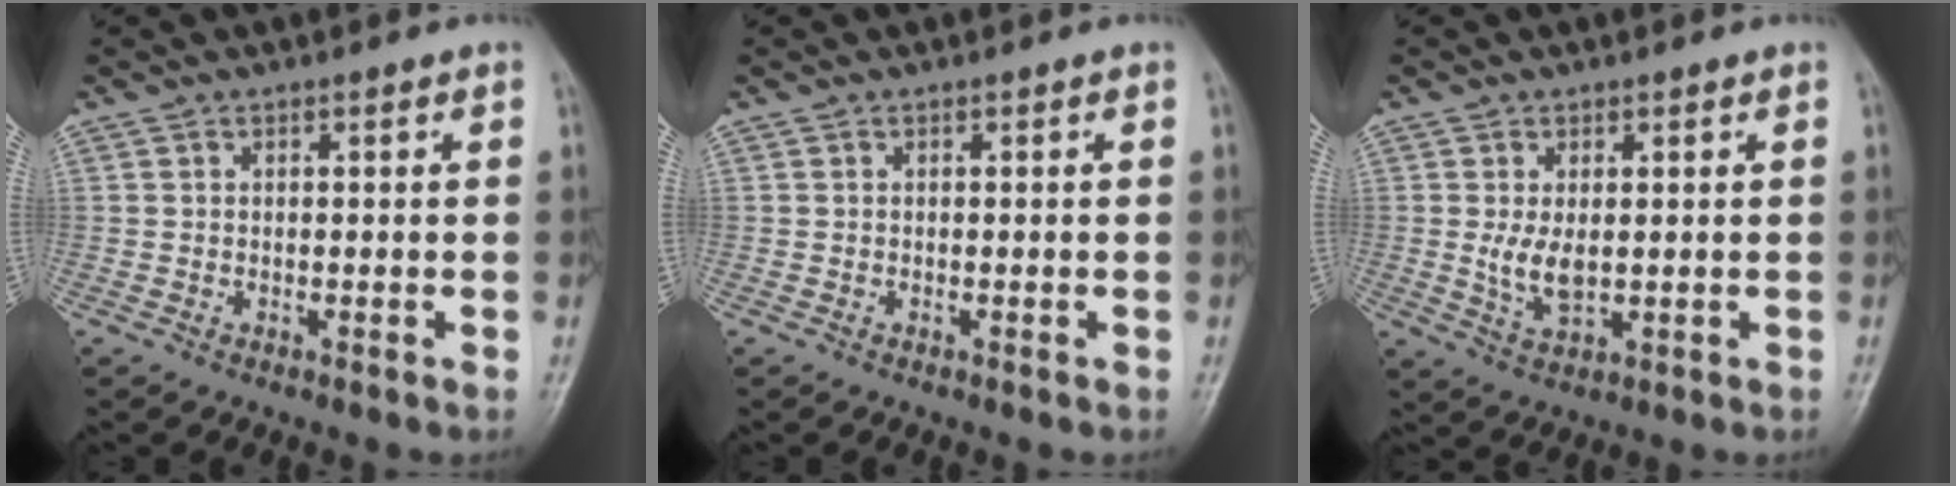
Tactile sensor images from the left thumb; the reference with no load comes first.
{"total": 0.0}
{"total": 4.9, "force": [0.4, 2.6, 4.1], "torque": [-0.077, -0.014, 0.014]}